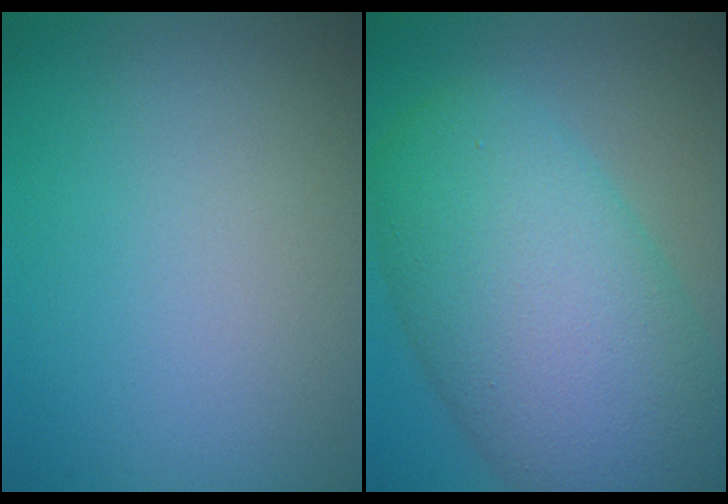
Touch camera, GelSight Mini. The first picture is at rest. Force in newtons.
{"total": 12.0, "press": 12.0, "slide": 0.4}